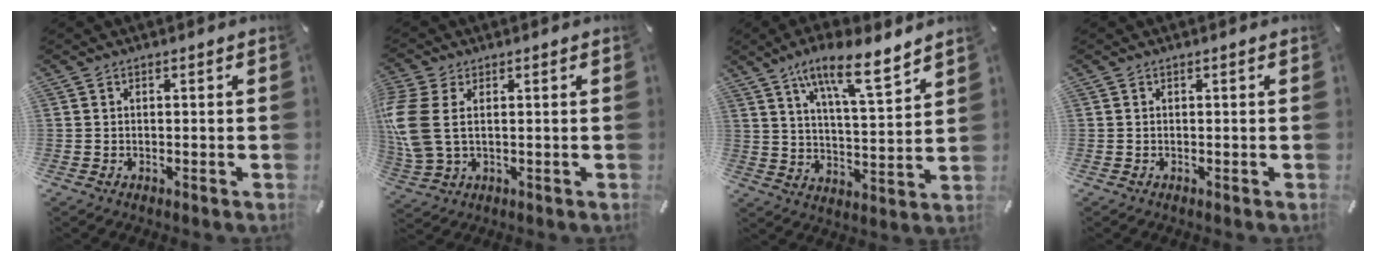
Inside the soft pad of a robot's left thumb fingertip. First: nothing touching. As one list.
[{"total": 9.2, "force": [1.5, 5.2, 7.5], "torque": [-0.177, -0.006, 0.032]}, {"total": 13.7, "force": [9.8, 3.9, 8.8], "torque": [-0.146, -0.051, 0.166]}, {"total": 0.0}]